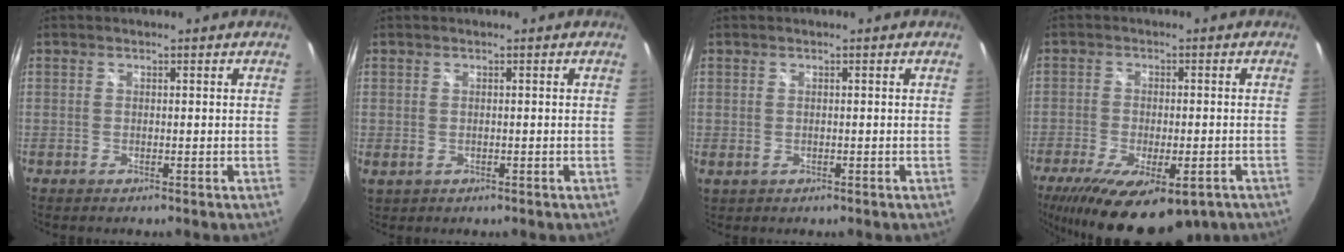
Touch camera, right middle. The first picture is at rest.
{"total": 1.8, "force": [-0.1, 1.4, 1.1], "torque": [-0.023, -0.003, 0.002]}
{"total": 1.2, "force": [0.0, 1.0, 0.8], "torque": [-0.016, -0.002, 0.002]}
{"total": 19.8, "force": [-12.2, 8.0, 13.4], "torque": [-0.261, -0.057, -0.171]}